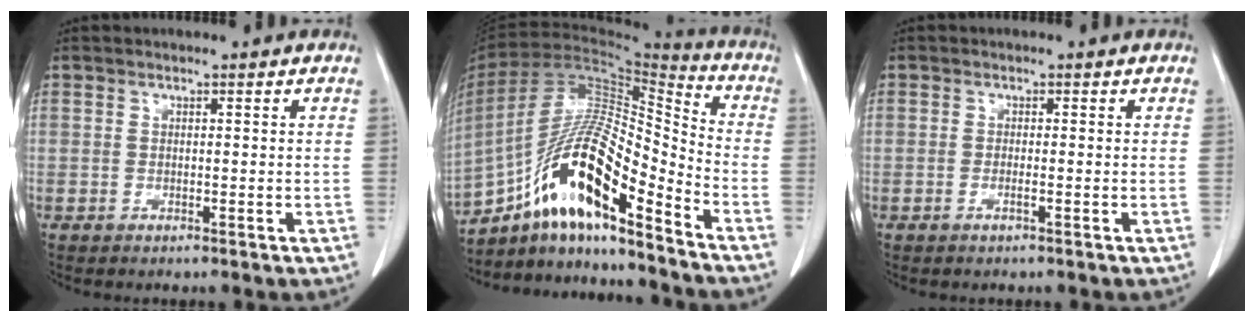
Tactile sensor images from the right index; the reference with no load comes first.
{"total": 18.2, "force": [-11.1, 3.1, 14.1], "torque": [-0.279, 0.009, -0.195]}
{"total": 0.9, "force": [-0.4, -0.1, 0.8], "torque": [-0.018, -0.001, -0.007]}